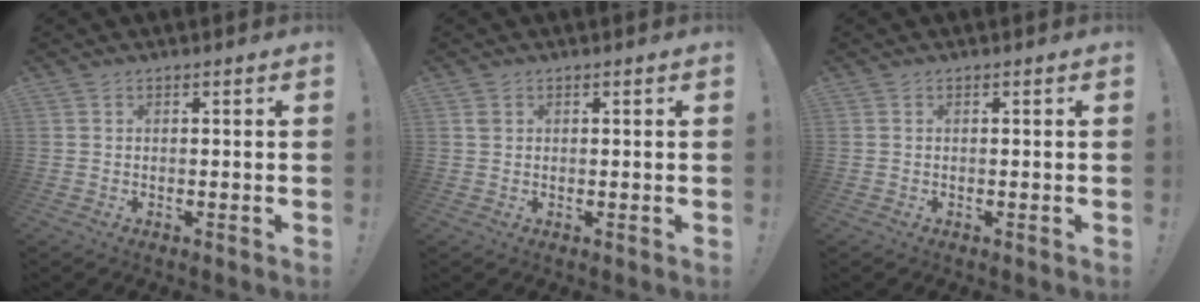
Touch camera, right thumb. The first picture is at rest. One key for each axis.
{"total": 1.3, "fx": 0.7, "fy": 1.0, "fz": 0.4, "tx": -0.008, "ty": 0.001, "tz": 0.013}
{"total": 0.0}